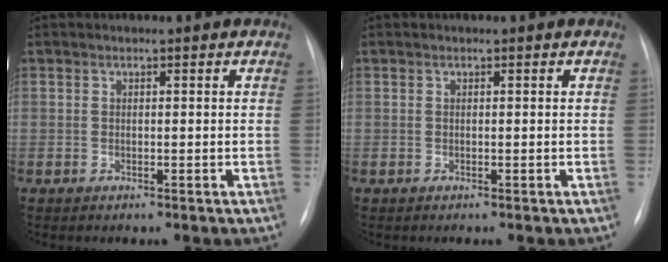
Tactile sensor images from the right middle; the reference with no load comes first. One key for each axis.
{"total": 0.0}